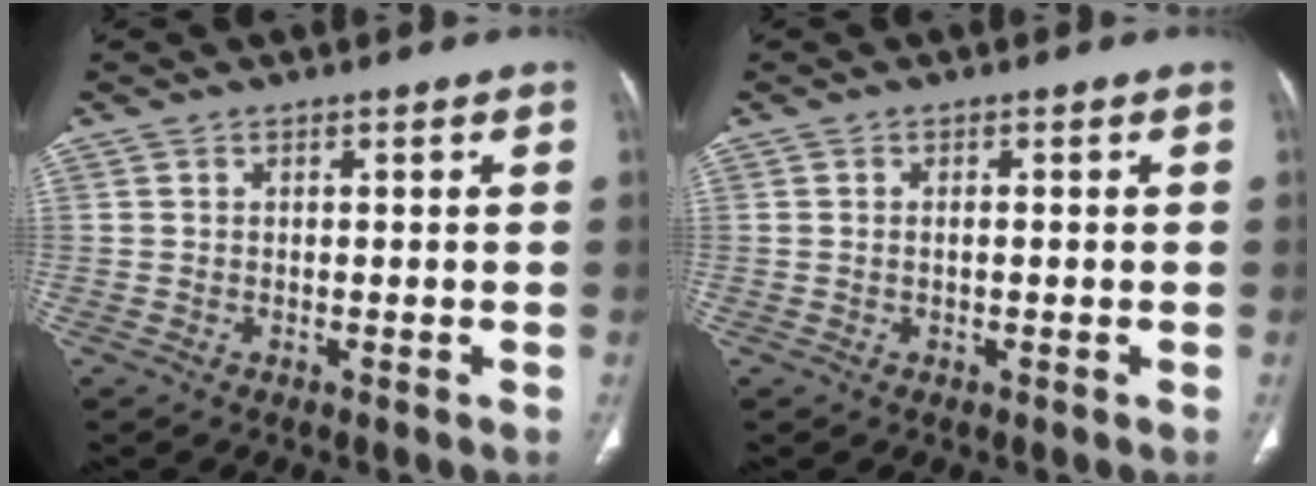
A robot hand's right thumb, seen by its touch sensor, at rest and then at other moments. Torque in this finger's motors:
{"motor_torque": [-0.28, 0.36, -0.11, 0.10, 0.06]}